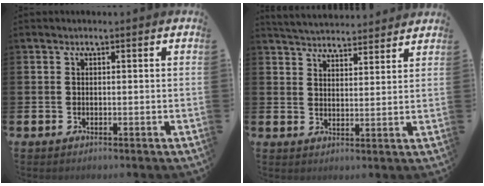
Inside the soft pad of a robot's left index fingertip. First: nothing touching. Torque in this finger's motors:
{"motor_torque": [1.06, -1.07, 0.26, 0.05]}